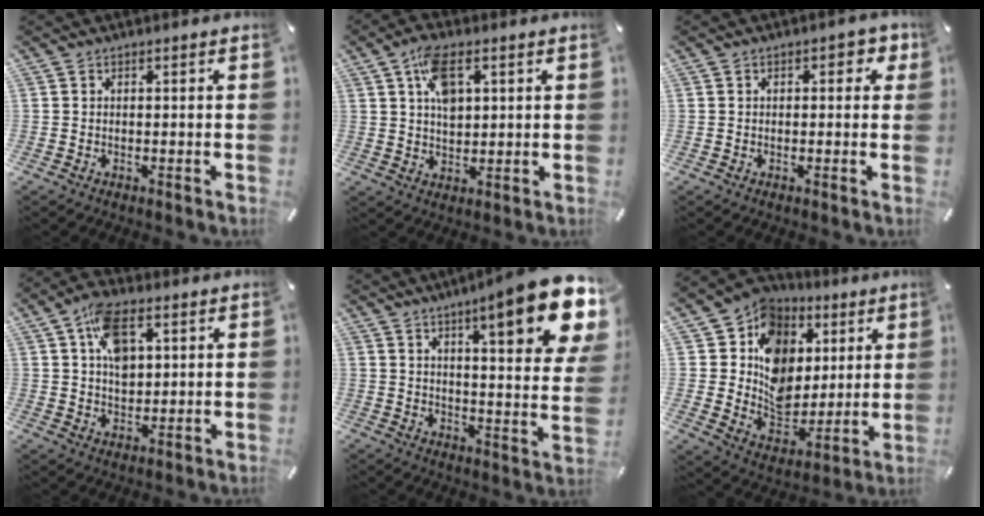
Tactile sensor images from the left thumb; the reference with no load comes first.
{"total": 7.9, "force": [2.9, 4.6, 5.8], "torque": [-0.098, 0.001, 0.049]}
{"total": 3.0, "force": [0.5, 2.0, 2.2], "torque": [-0.020, 0.002, 0.000]}
{"total": 9.9, "force": [3.3, 6.4, 6.8], "torque": [-0.109, 0.004, 0.060]}
{"total": 18.6, "force": [10.8, 4.0, 14.5], "torque": [-0.205, -0.068, 0.166]}
{"total": 13.9, "force": [3.1, 12.6, 5.1], "torque": [-0.076, -0.033, 0.065]}